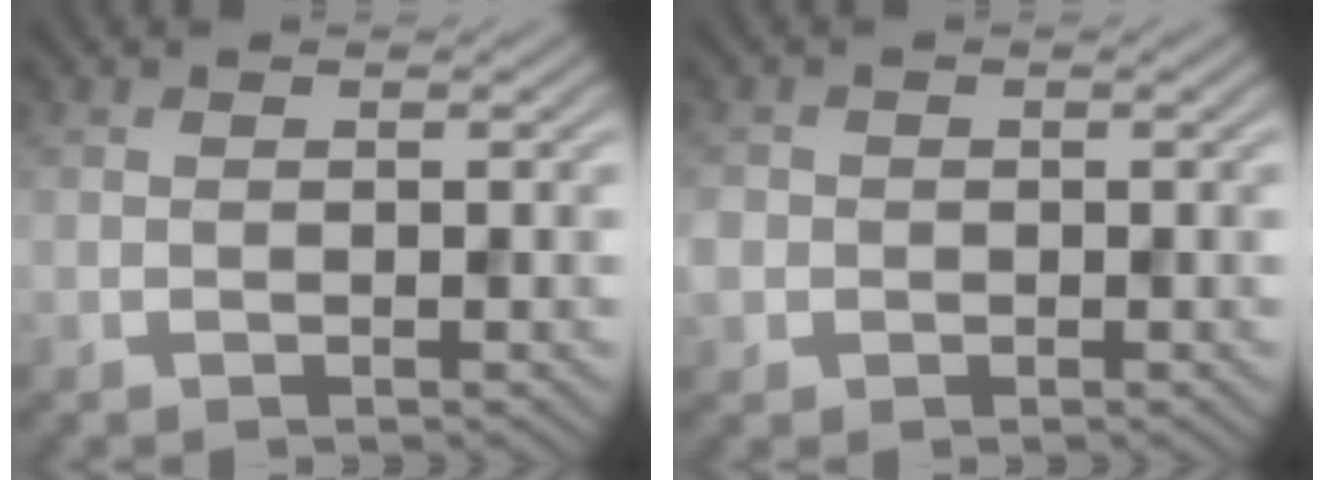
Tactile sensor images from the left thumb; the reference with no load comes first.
{"total": 2.7, "force": [-0.5, 2.5, 0.7], "torque": [-0.028, -0.004, -0.011]}